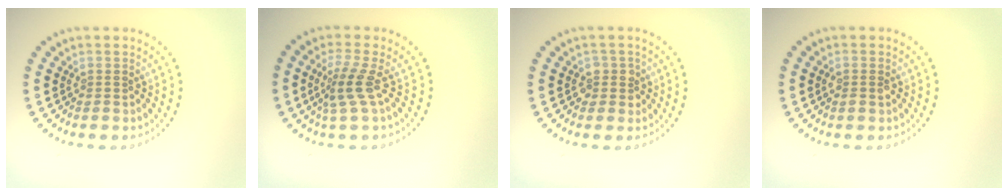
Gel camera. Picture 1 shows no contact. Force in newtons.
{"total": 2.7, "press": 1.9, "slide": 1.9}
{"total": 1.8, "press": 1.6, "slide": 0.7}
{"total": 1.0, "press": 1.0, "slide": 0.2}